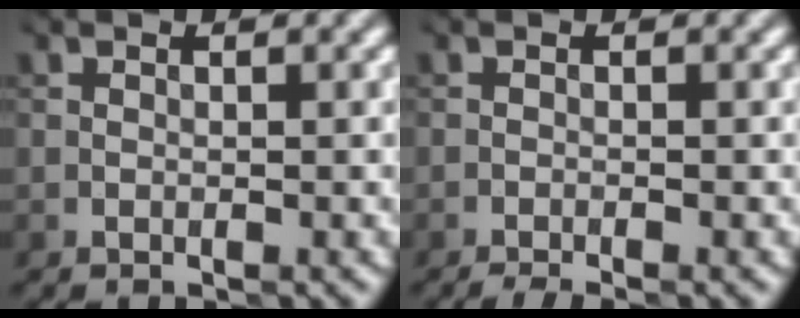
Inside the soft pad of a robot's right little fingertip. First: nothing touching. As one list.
[{"total": 1.8, "force": [-1.7, -0.2, 0.7], "torque": [-0.021, -0.002, -0.034]}]